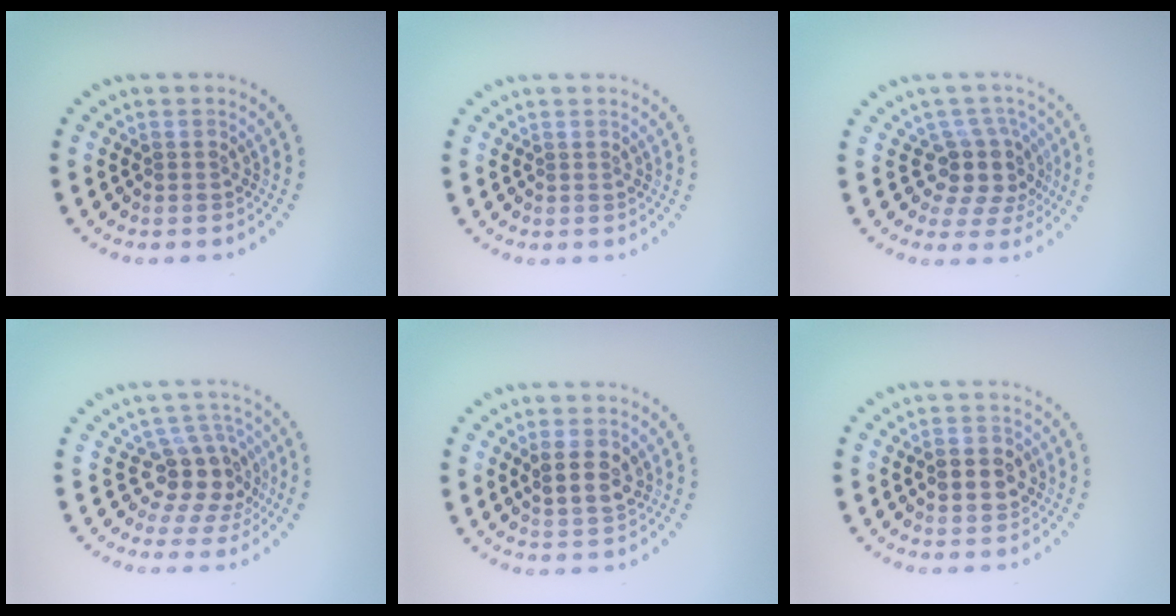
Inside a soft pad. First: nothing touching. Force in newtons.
{"total": 0.0}
{"total": 3.8, "press": 2.9, "slide": 2.4}
{"total": 4.0, "press": 3.5, "slide": 2.1}
{"total": 3.0, "press": 2.8, "slide": 0.9}
{"total": 2.8, "press": 2.8, "slide": 0.2}